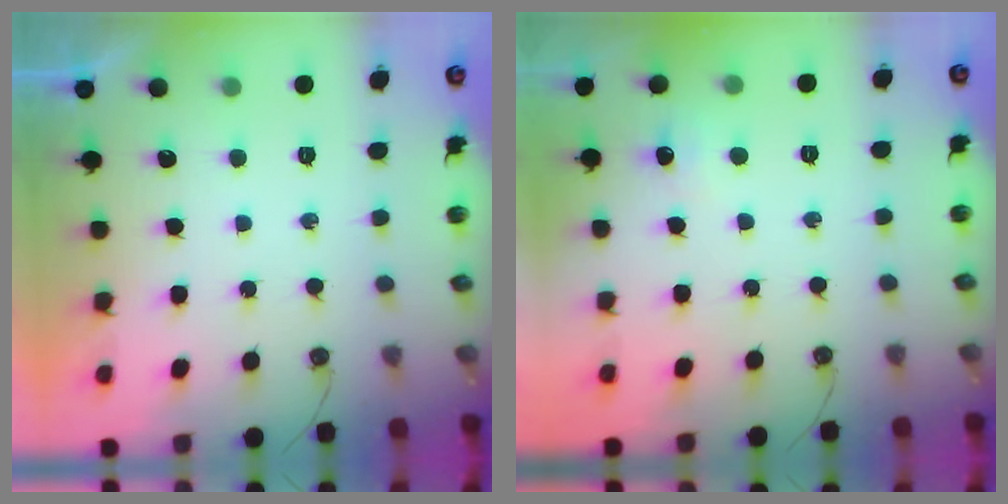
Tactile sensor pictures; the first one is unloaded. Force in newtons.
{"total": 4.6, "press": 4.5, "slide": 0.5}